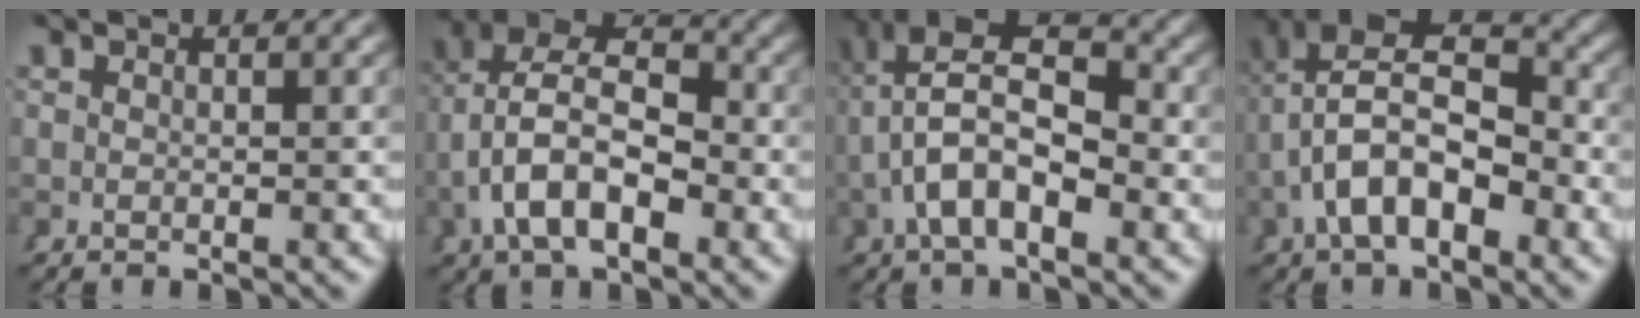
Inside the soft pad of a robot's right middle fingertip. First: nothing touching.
{"total": 8.4, "force": [0.6, 5.7, 6.2], "torque": [-0.117, -0.013, 0.009]}
{"total": 9.1, "force": [1.2, 5.9, 6.8], "torque": [-0.130, 0.000, 0.012]}
{"total": 9.7, "force": [0.7, 6.9, 6.8], "torque": [-0.132, -0.004, 0.003]}